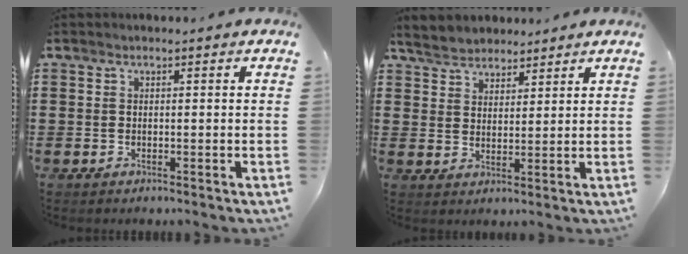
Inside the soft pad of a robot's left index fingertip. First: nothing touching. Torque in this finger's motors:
{"motor_torque": [1.07, -1.07, 0.37, 0.06]}